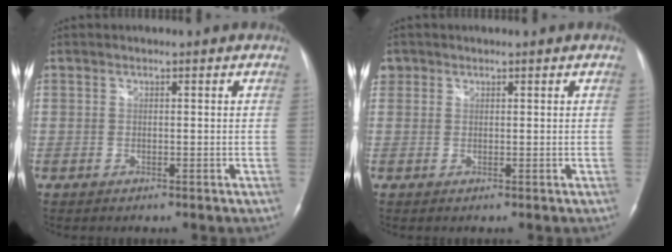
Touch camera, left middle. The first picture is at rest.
{"total": 1.9, "force": [1.1, 1.6, 0.1], "torque": [0.007, 0.008, 0.018]}